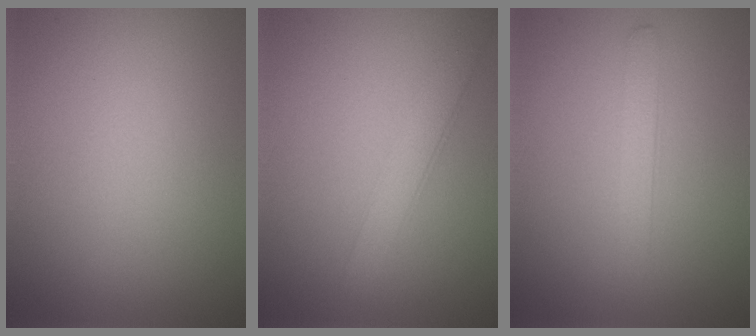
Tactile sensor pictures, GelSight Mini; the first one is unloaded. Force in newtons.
{"total": 2.5, "press": 2.5, "slide": 0.1}
{"total": 1.6, "press": 1.6, "slide": 0.0}